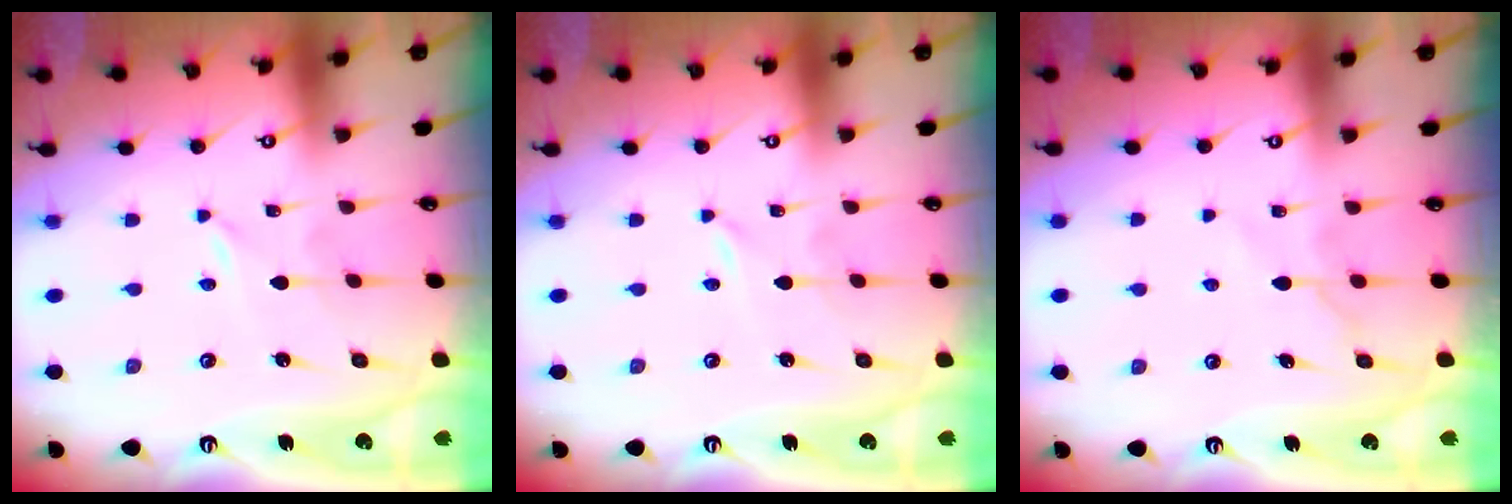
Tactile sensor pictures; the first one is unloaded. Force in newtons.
{"total": 0.0}
{"total": 6.9, "press": 6.8, "slide": 0.9}